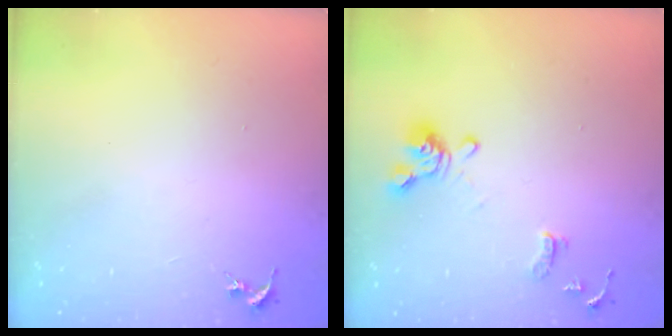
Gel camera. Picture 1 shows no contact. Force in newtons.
{"total": 12.9, "press": 12.8, "slide": 1.1}